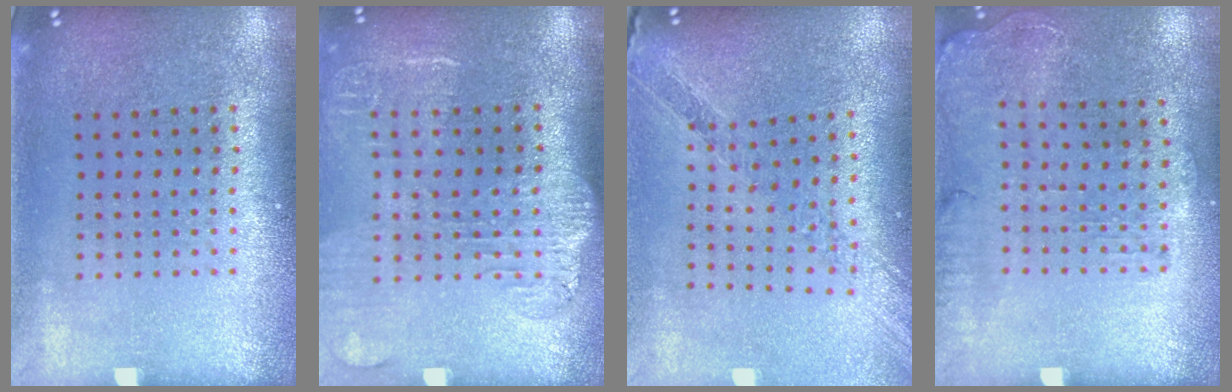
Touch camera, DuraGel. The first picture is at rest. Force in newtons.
{"total": 1.8, "press": 1.6, "slide": 0.9}
{"total": 1.1, "press": 1.1, "slide": 0.1}
{"total": 1.2, "press": 1.1, "slide": 0.5}